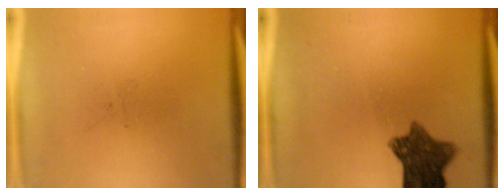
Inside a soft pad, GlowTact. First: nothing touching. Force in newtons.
{"total": 9.1}